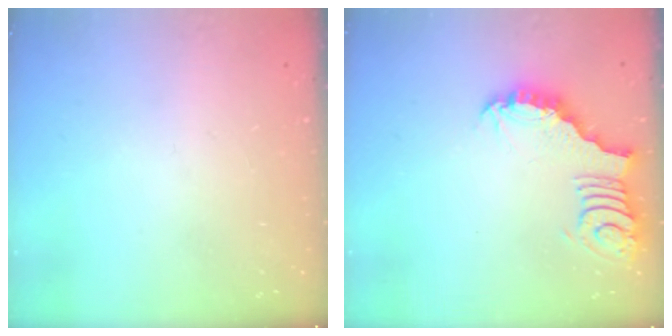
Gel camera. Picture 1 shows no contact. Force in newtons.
{"total": 3.8, "press": 3.7, "slide": 0.8}